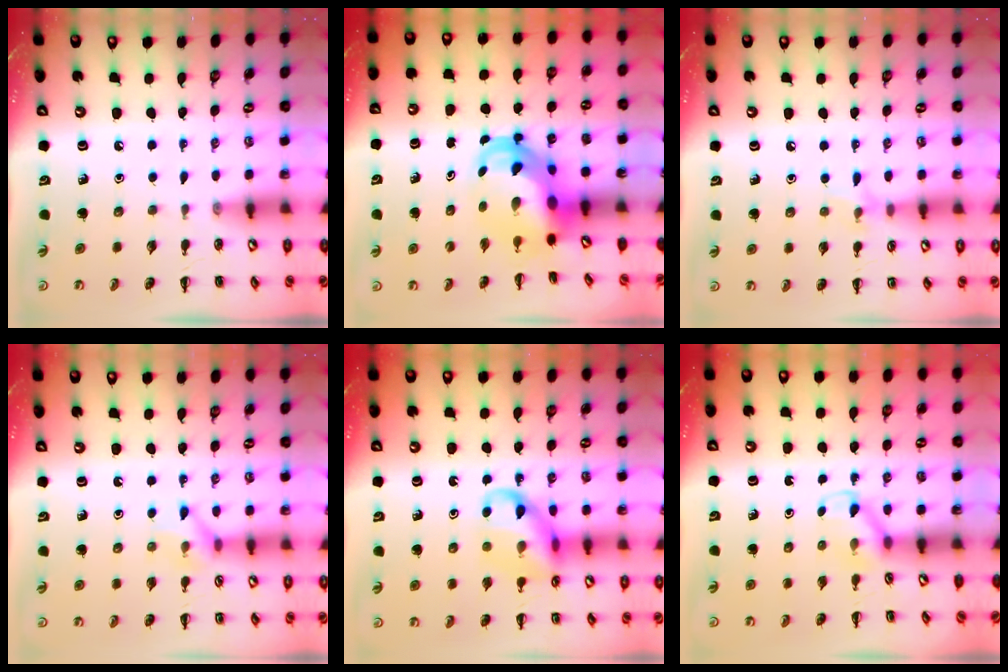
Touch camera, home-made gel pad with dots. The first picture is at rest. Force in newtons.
{"total": 7.1, "press": 6.9, "slide": 1.6}
{"total": 6.1, "press": 5.8, "slide": 2.0}
{"total": 7.4, "press": 7.4, "slide": 0.5}
{"total": 12.4, "press": 12.2, "slide": 2.0}
{"total": 4.0, "press": 3.8, "slide": 1.2}